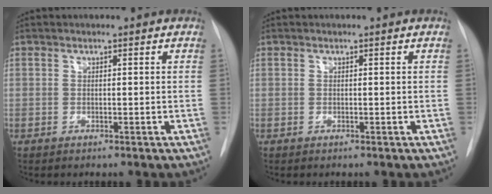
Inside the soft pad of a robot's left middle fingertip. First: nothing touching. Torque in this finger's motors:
{"motor_torque": [0.00, 0.00, 0.00, 0.00]}